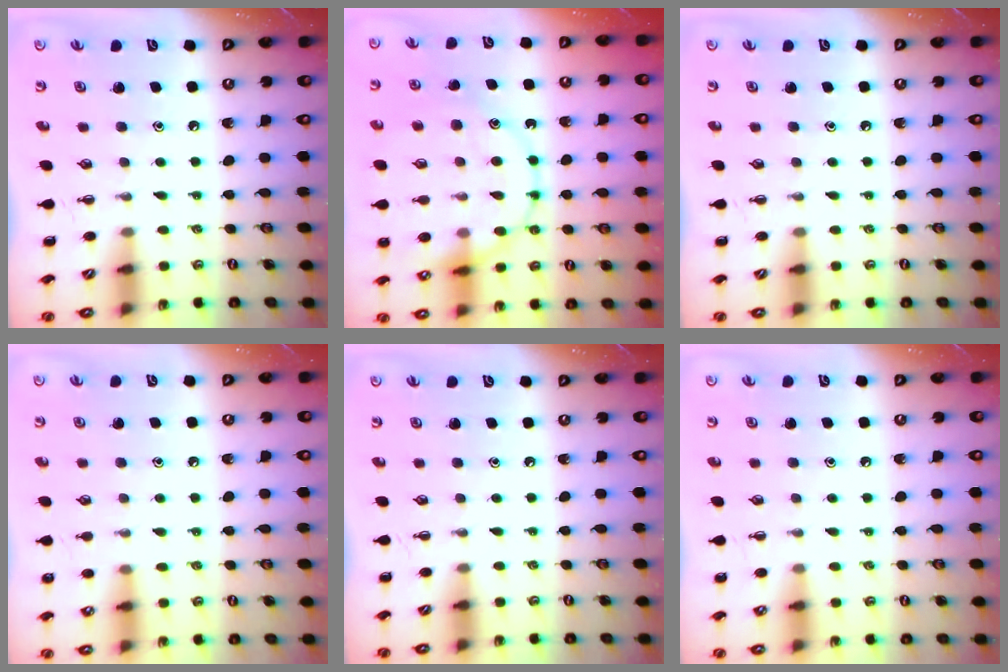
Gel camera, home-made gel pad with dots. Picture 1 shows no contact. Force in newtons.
{"total": 19.5, "press": 19.4, "slide": 1.7}
{"total": 0.0}
{"total": 5.1, "press": 4.8, "slide": 1.7}
{"total": 0.0}
{"total": 5.3, "press": 5.0, "slide": 1.7}